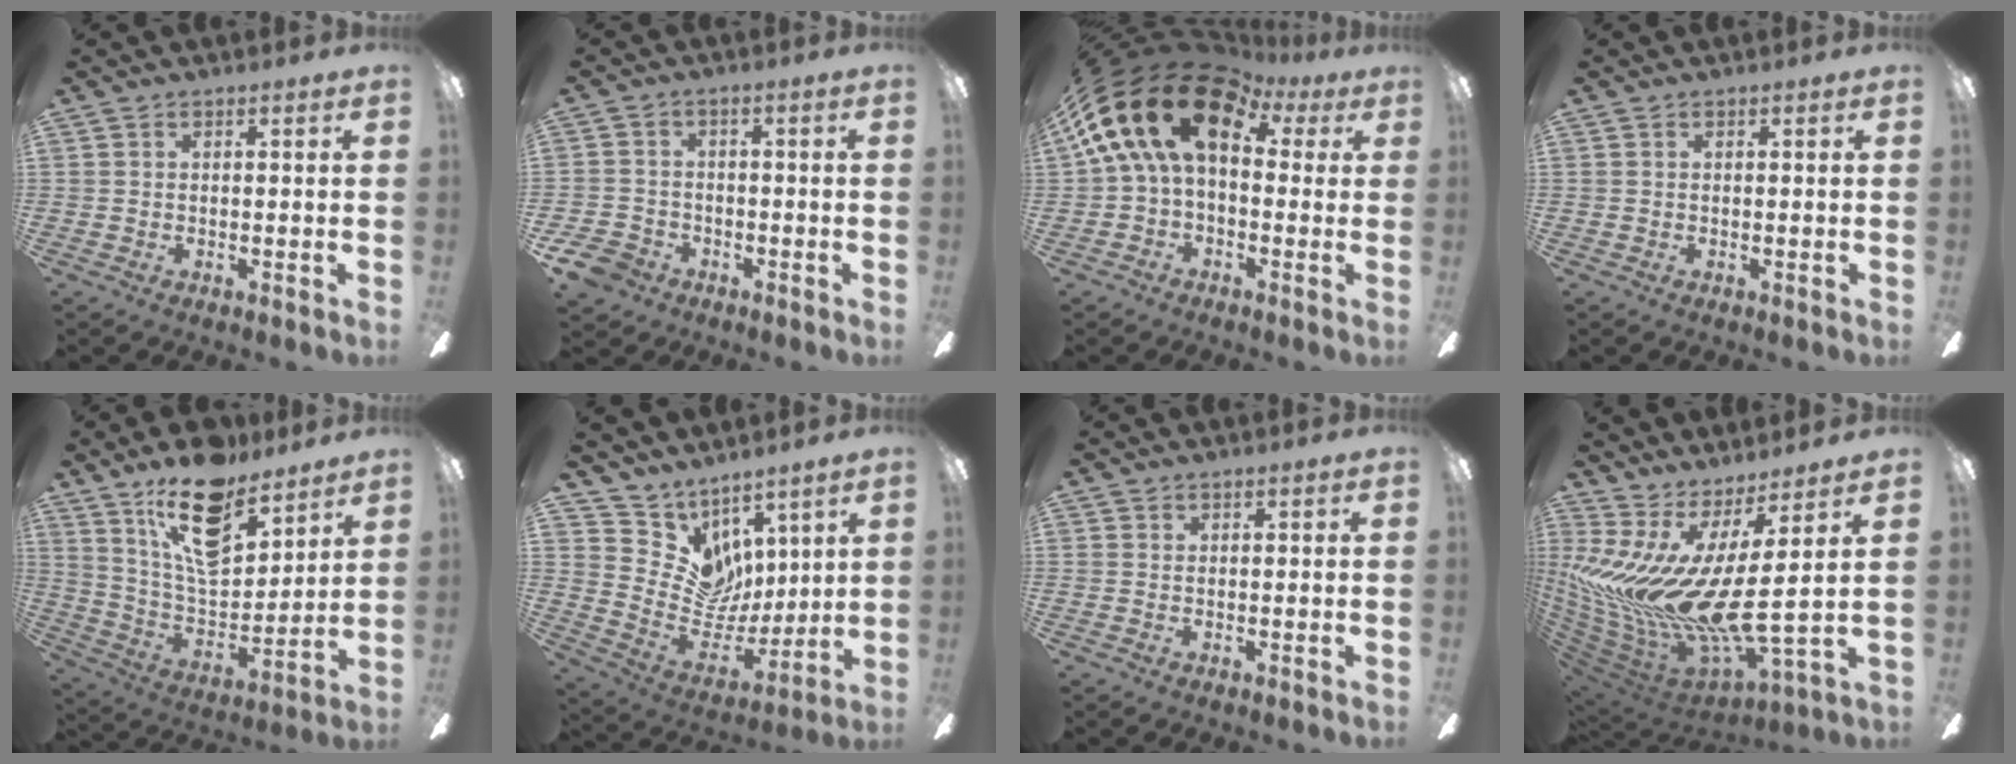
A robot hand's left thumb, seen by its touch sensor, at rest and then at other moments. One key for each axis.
{"total": 6.3, "fx": -4.0, "fy": 4.5, "fz": 1.9, "tx": -0.057, "ty": 0.024, "tz": -0.079}
{"total": 19.7, "fx": 6.5, "fy": 11.2, "fz": 14.8, "tx": -0.291, "ty": -0.022, "tz": 0.116}
{"total": 0.0}
{"total": 18.2, "fx": 12.6, "fy": 8.1, "fz": 10.3, "tx": -0.175, "ty": -0.071, "tz": 0.222}
{"total": 11.4, "fx": 5.9, "fy": 9.4, "fz": 2.6, "tx": -0.061, "ty": -0.066, "tz": 0.123}
{"total": 0.0}
{"total": 18.2, "fx": 0.9, "fy": 5.4, "fz": 17.3, "tx": -0.379, "ty": -0.069, "tz": 0.023}